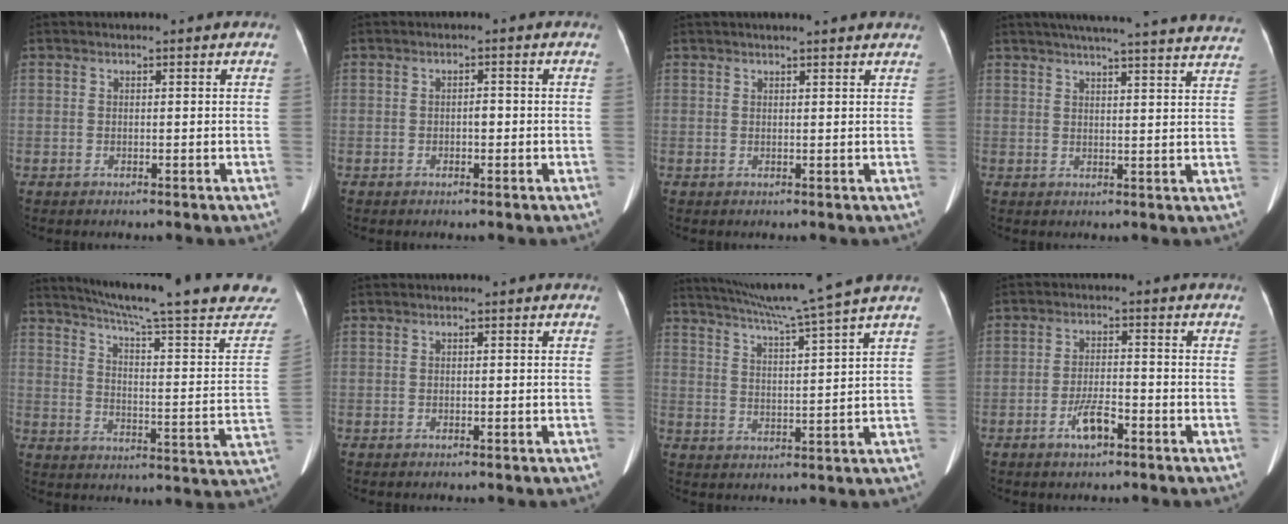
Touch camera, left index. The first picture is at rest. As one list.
[{"total": 1.3, "force": [-0.5, 0.7, 1.0], "torque": [-0.013, 0.003, -0.009]}, {"total": 6.3, "force": [5.6, 0.3, 2.8], "torque": [-0.037, 0.024, 0.061]}, {"total": 26.4, "force": [24.1, 1.6, 10.7], "torque": [-0.159, -0.020, 0.283]}, {"total": 28.7, "force": [25.4, 1.5, 13.2], "torque": [-0.194, -0.083, 0.311]}, {"total": 0.0}, {"total": 12.8, "force": [10.8, -2.8, 6.3], "torque": [-0.112, -0.012, 0.163]}, {"total": 4.4, "force": [-2.6, 1.2, 3.3], "torque": [-0.066, 0.000, -0.048]}]